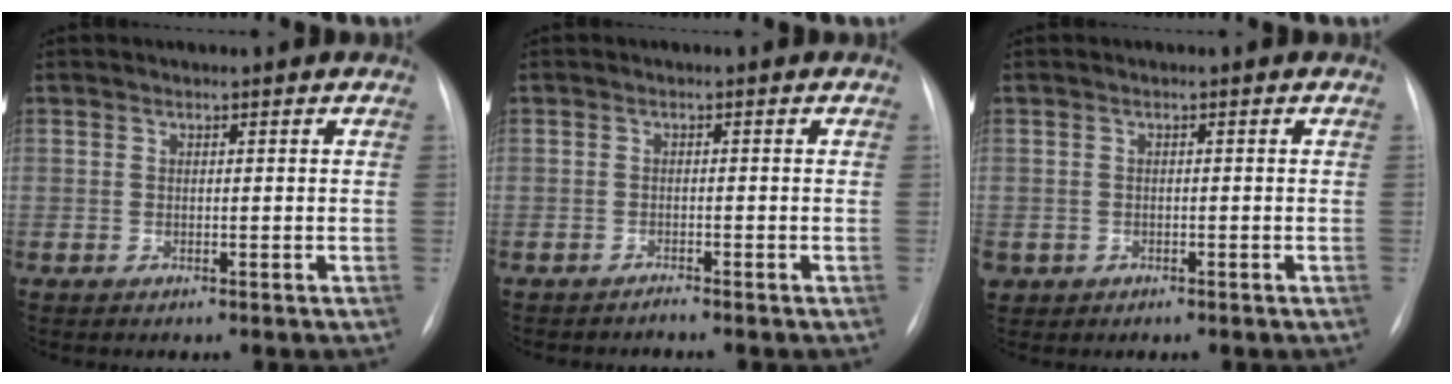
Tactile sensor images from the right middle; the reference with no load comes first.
{"total": 0.8, "force": [-0.8, -0.1, -0.2], "torque": [0.000, -0.005, -0.013]}
{"total": 2.1, "force": [-0.9, 1.8, 0.4], "torque": [-0.006, 0.003, -0.008]}